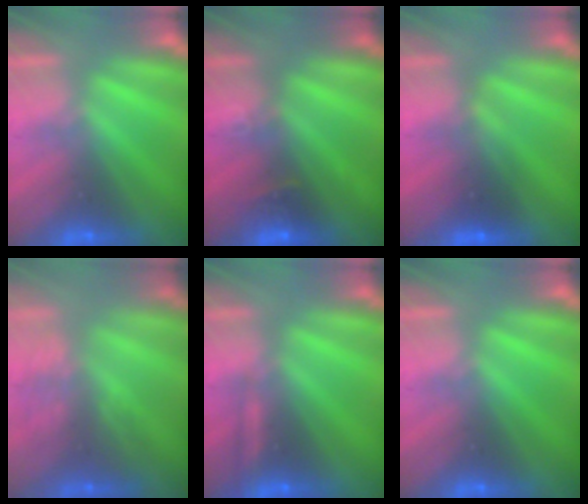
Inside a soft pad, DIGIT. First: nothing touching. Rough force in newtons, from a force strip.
{"total": 3.6}
{"total": 2.6}
{"total": 3.2}
{"total": 2.2}
{"total": 0.0}